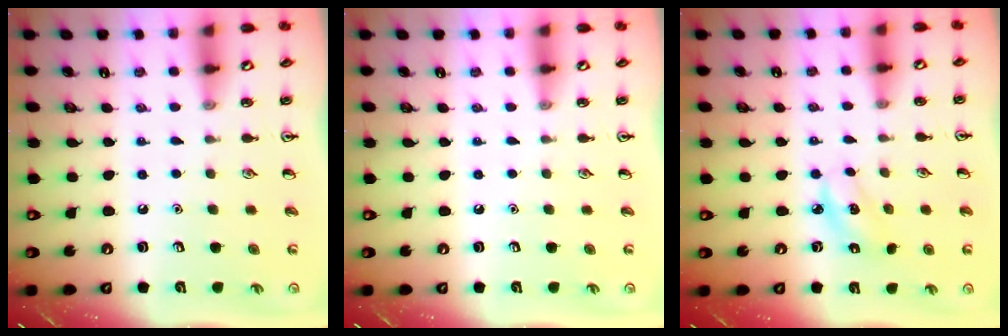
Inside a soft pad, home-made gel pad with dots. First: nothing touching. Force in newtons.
{"total": 0.0}
{"total": 3.3, "press": 3.2, "slide": 0.5}